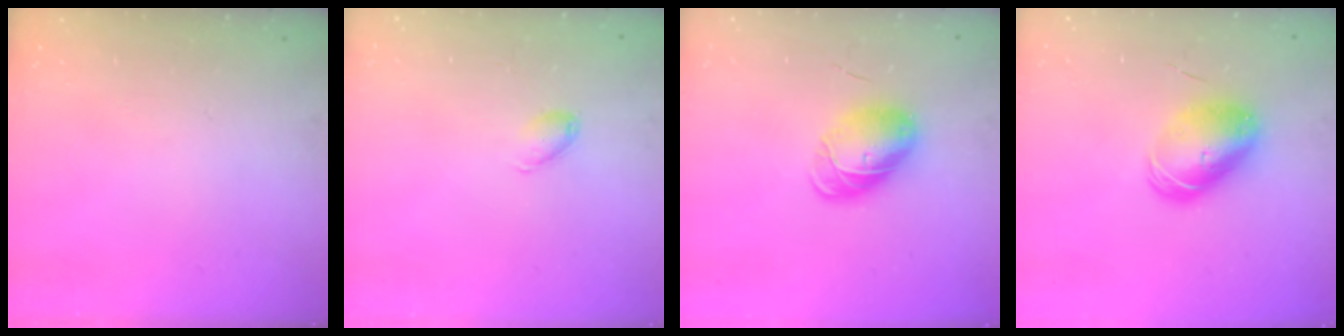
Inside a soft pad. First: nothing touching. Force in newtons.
{"total": 5.2, "press": 5.1, "slide": 1.1}
{"total": 8.6, "press": 8.5, "slide": 1.5}
{"total": 9.6, "press": 9.4, "slide": 1.7}